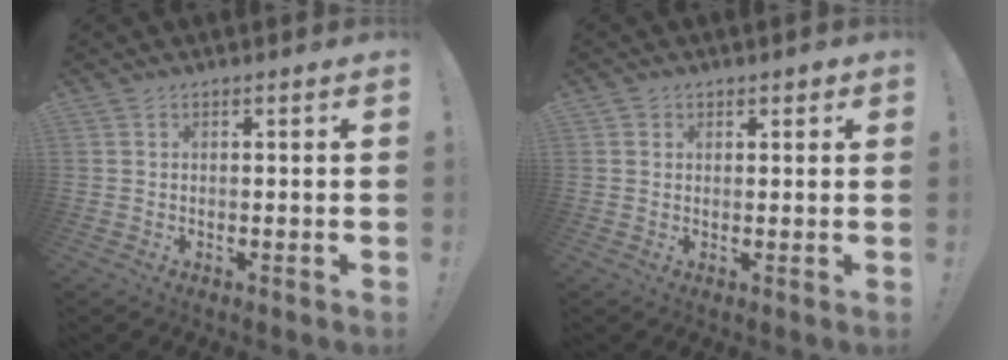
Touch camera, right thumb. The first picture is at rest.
{"total": 1.4, "force": [1.0, 1.0, 0.3], "torque": [0.009, -0.005, 0.015]}